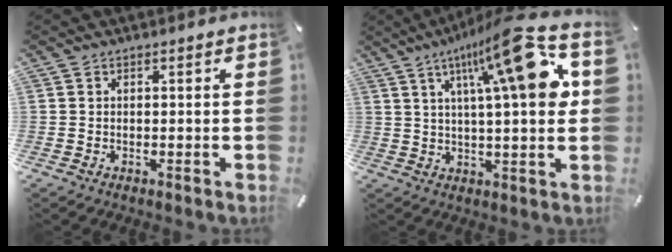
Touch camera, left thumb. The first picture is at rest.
{"total": 20.6, "force": [8.1, 4.3, 18.4], "torque": [-0.275, -0.035, 0.112]}